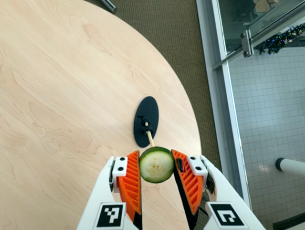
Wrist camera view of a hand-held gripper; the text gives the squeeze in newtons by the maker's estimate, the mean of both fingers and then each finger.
{"total": 7.8, "left": 7.8, "right": 7.8}